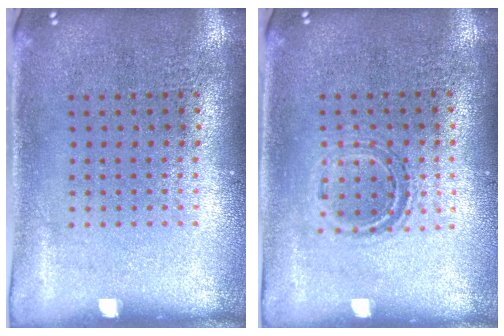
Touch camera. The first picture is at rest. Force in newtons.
{"total": 1.1, "press": 0.9, "slide": 0.6}